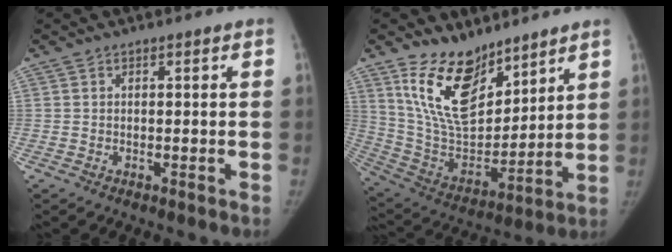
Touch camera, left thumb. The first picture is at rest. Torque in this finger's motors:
{"motor_torque": [0.58, -0.12, 1.53, -1.22, 0.50]}